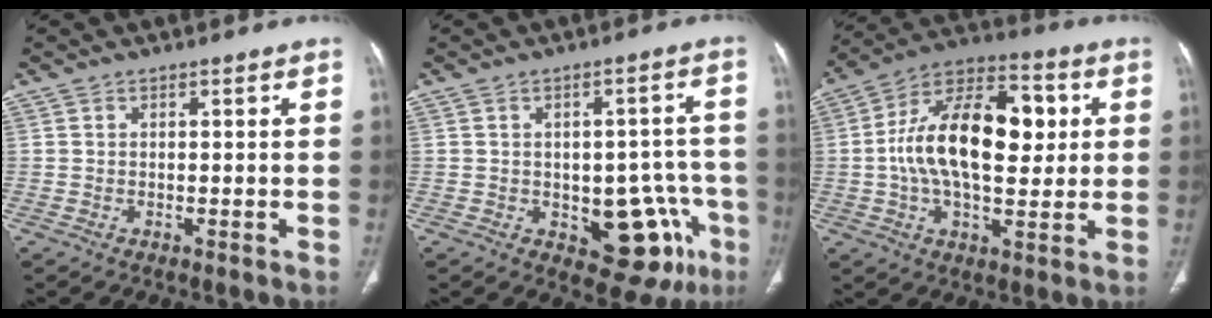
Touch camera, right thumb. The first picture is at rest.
{"total": 13.3, "force": [-4.9, 7.4, 9.9], "torque": [-0.074, 0.029, -0.050]}
{"total": 21.0, "force": [2.2, 11.2, 17.7], "torque": [-0.281, 0.024, 0.031]}